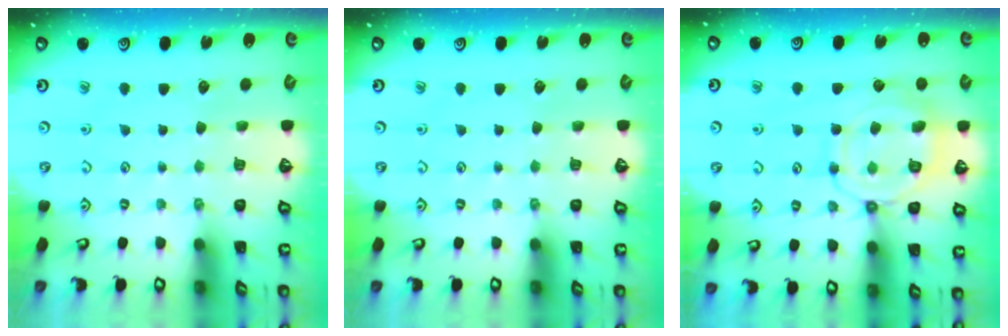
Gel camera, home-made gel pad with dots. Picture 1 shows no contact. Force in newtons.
{"total": 0.0}
{"total": 12.7, "press": 12.6, "slide": 1.4}